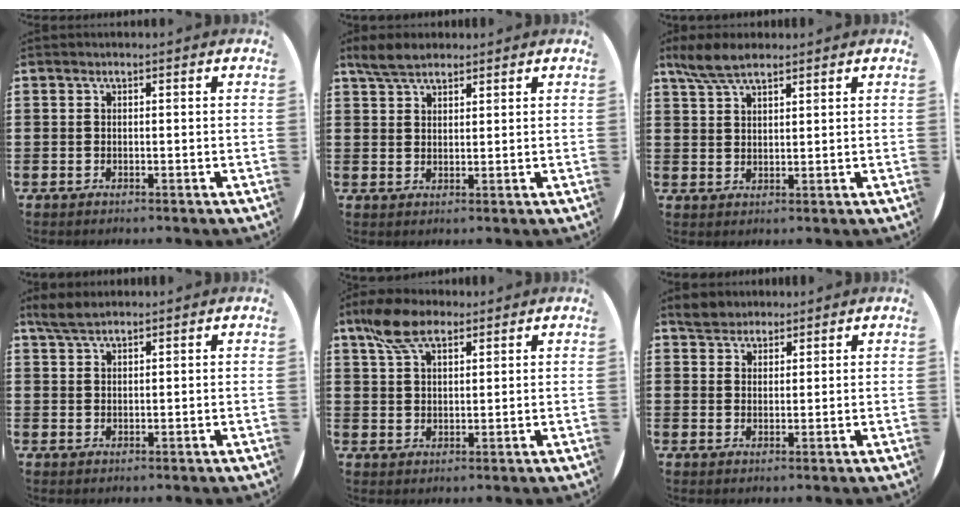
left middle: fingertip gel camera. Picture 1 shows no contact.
{"total": 4.1, "force": [3.5, 1.4, 1.6], "torque": [-0.038, 0.001, 0.066]}
{"total": 5.2, "force": [4.2, 1.5, 2.7], "torque": [-0.062, -0.003, 0.079]}
{"total": 3.1, "force": [2.6, 0.7, 1.6], "torque": [-0.036, 0.005, 0.048]}
{"total": 6.9, "force": [4.7, 3.2, 3.9], "torque": [-0.090, 0.002, 0.089]}
{"total": 3.0, "force": [2.7, 1.2, -0.1], "torque": [0.001, 0.002, 0.053]}